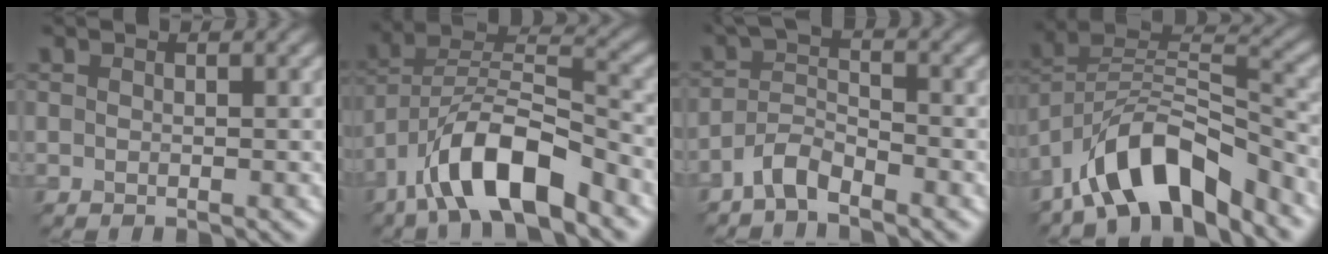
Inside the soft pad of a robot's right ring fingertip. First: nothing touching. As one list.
[{"total": 9.0, "force": [-5.6, 3.0, 6.3], "torque": [-0.109, 0.020, -0.104]}, {"total": 2.9, "force": [-2.5, 0.6, 1.3], "torque": [-0.030, 0.012, -0.059]}, {"total": 9.1, "force": [-6.3, 3.6, 5.5], "torque": [-0.087, 0.012, -0.121]}]